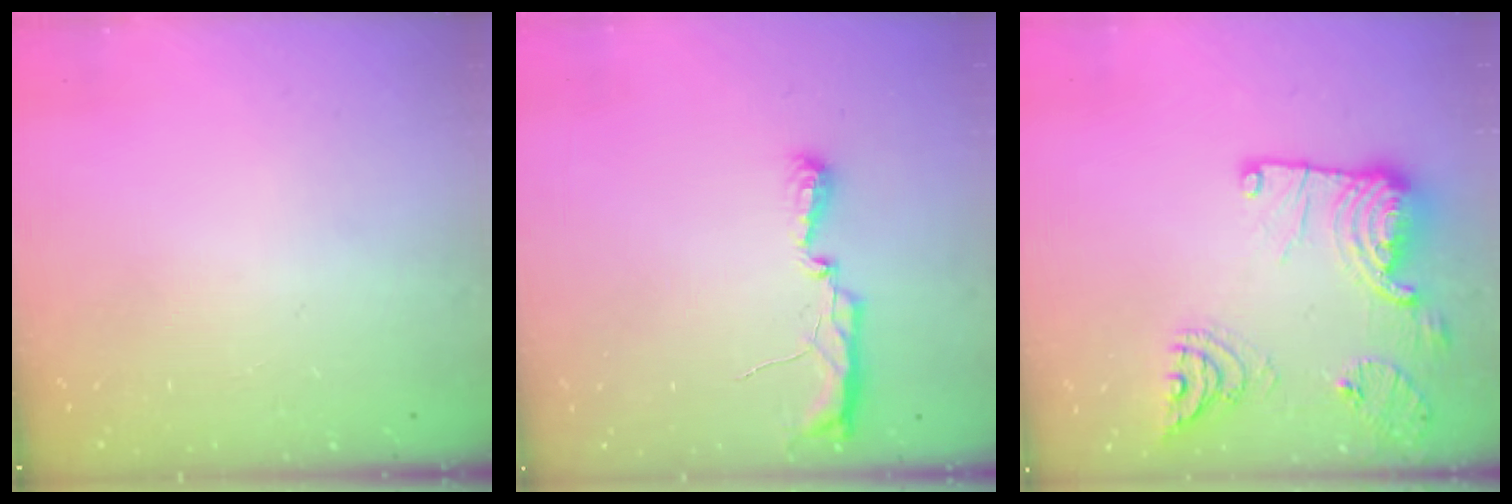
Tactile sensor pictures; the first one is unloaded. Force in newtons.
{"total": 6.4, "press": 6.3, "slide": 0.8}
{"total": 19.2, "press": 19.2, "slide": 1.1}